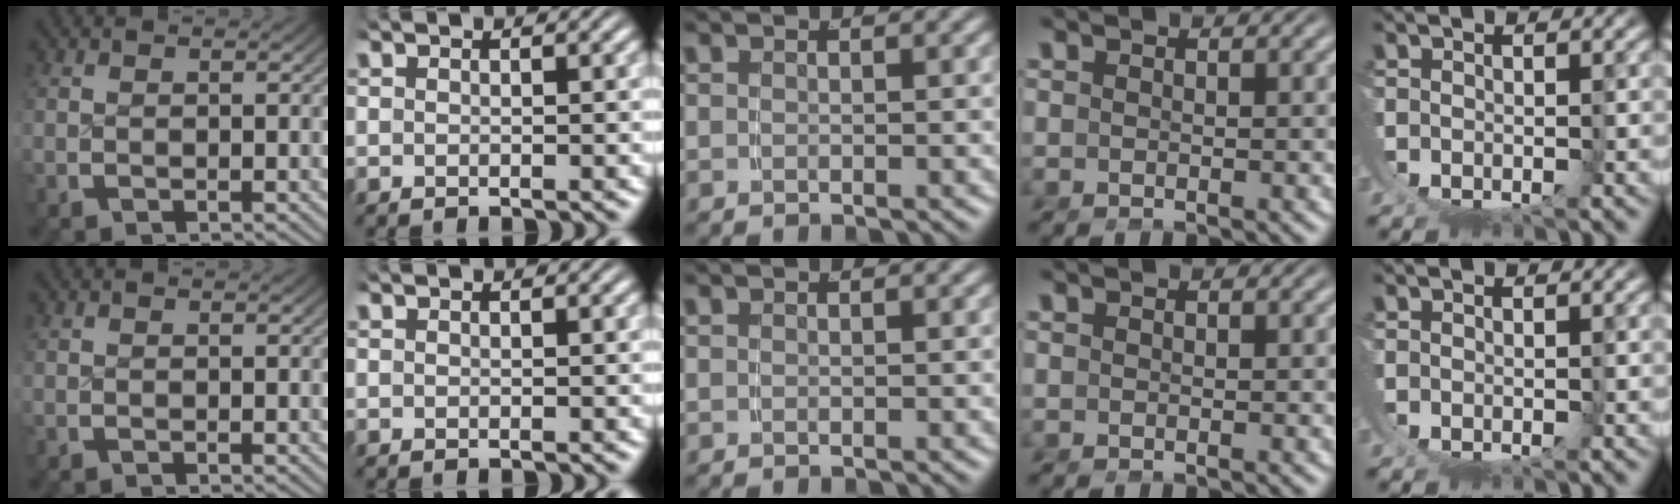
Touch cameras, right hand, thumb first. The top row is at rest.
{}